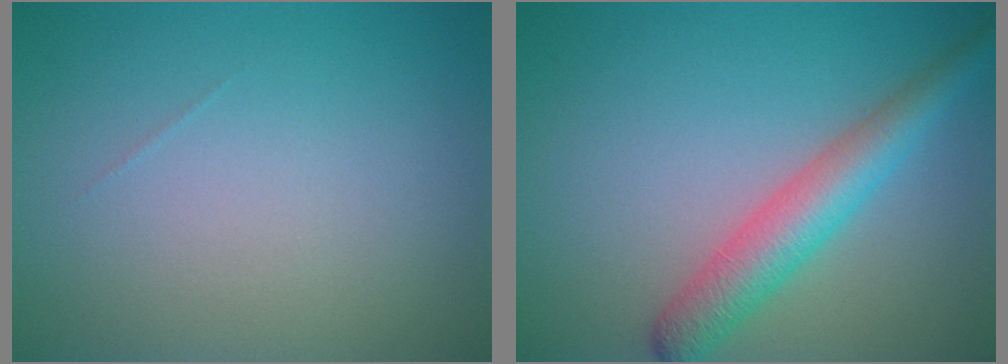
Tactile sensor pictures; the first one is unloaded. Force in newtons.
{"total": 4.5, "press": 4.5, "slide": 0.2}